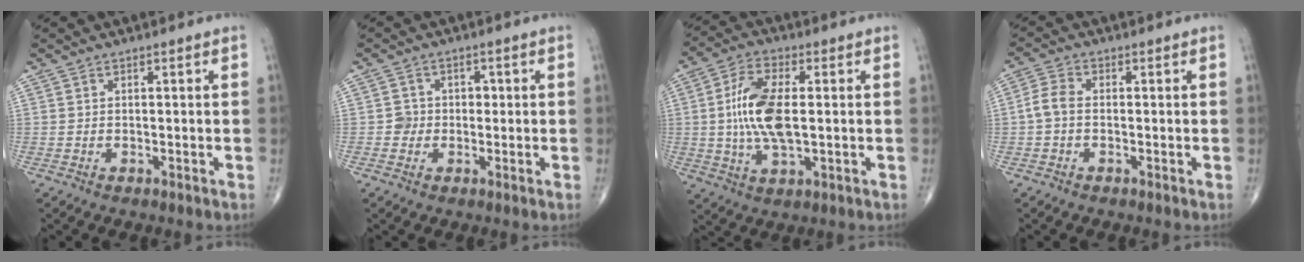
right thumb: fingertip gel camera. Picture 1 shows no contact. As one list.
[{"total": 3.0, "force": [-0.4, 2.9, 0.6], "torque": [0.015, 0.011, -0.010]}, {"total": 12.0, "force": [0.3, 5.4, 10.8], "torque": [-0.217, 0.002, 0.005]}, {"total": 3.6, "force": [-0.5, 2.2, 2.8], "torque": [-0.058, 0.009, -0.019]}]